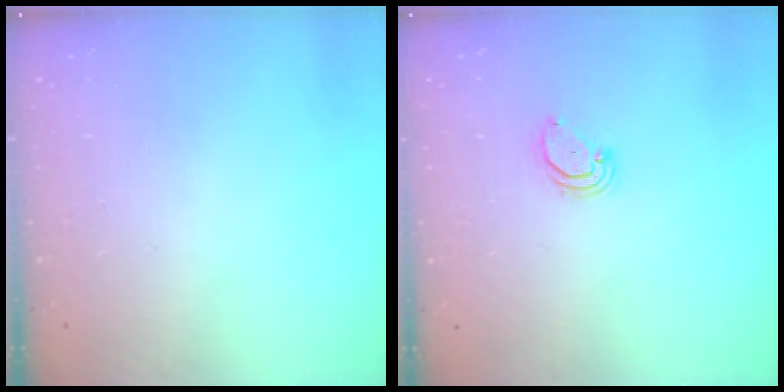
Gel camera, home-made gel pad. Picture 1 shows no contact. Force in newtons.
{"total": 2.0, "press": 2.0, "slide": 0.1}